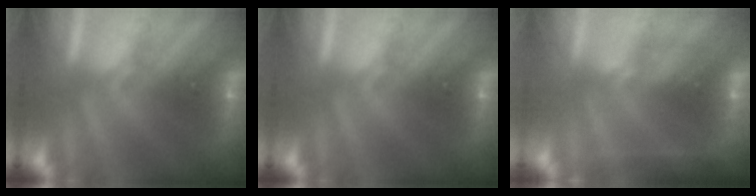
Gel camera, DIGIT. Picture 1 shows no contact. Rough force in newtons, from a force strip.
{"total": 0.0}
{"total": 2.3}